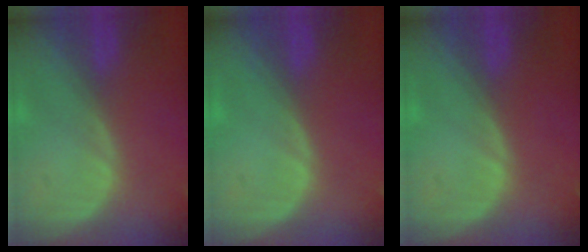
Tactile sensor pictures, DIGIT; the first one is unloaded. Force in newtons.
{"total": 0.0}
{"total": 0.0}